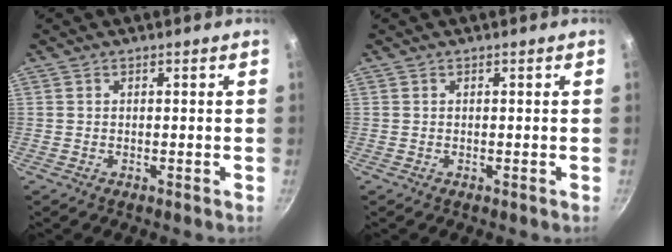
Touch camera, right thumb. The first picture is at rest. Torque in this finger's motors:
{"motor_torque": [-0.04, 0.07, -0.09, 0.08, 0.01]}